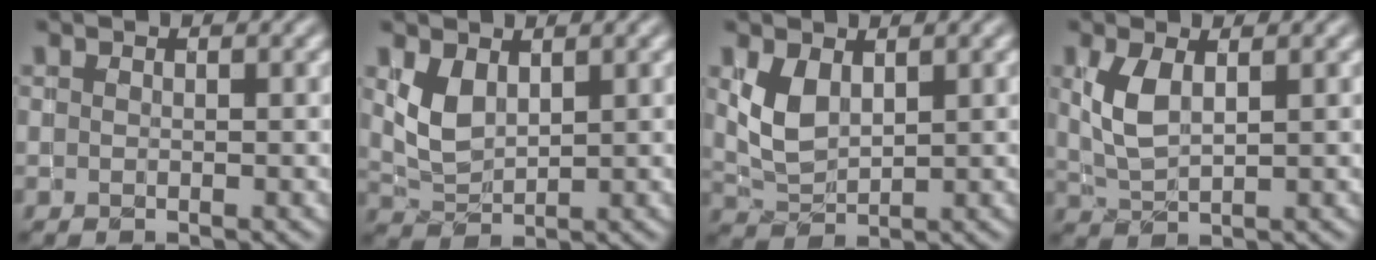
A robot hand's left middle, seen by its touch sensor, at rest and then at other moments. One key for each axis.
{"total": 2.7, "fx": 1.0, "fy": 1.6, "fz": 1.9, "tx": -0.045, "ty": -0.004, "tz": 0.028}
{"total": 3.0, "fx": 1.0, "fy": 1.8, "fz": 2.1, "tx": -0.052, "ty": -0.003, "tz": 0.027}
{"total": 3.3, "fx": 0.8, "fy": 1.6, "fz": 2.8, "tx": -0.071, "ty": 0.000, "tz": 0.022}